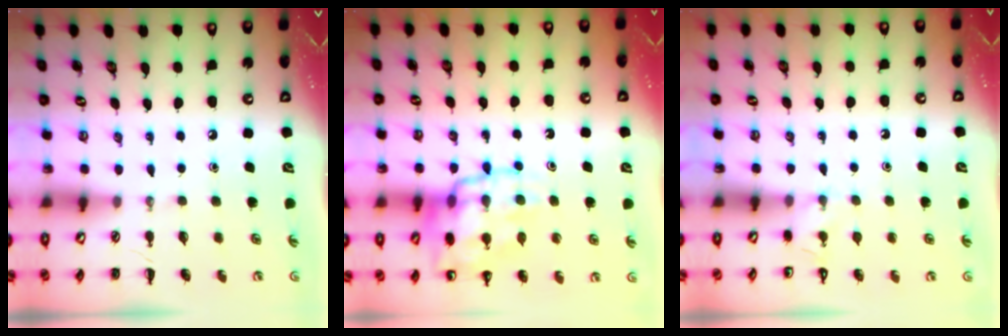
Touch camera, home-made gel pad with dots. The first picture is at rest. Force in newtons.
{"total": 15.6, "press": 15.5, "slide": 2.2}
{"total": 3.7, "press": 3.4, "slide": 1.4}